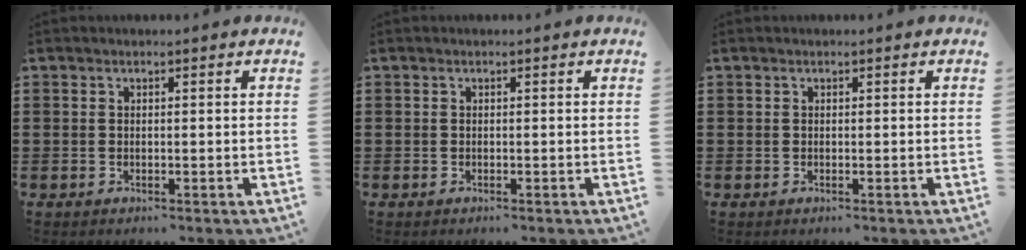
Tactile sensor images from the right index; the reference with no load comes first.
{"total": 0.0}
{"total": 0.0}